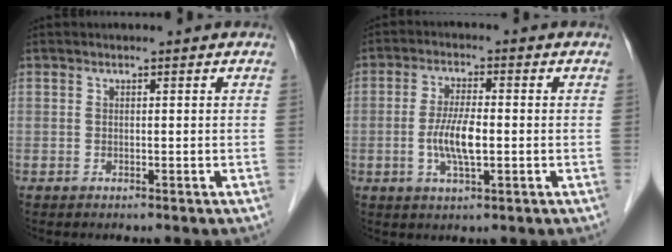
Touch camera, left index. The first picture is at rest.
{"total": 6.0, "force": [-1.6, 1.3, 5.7], "torque": [-0.119, -0.009, -0.028]}